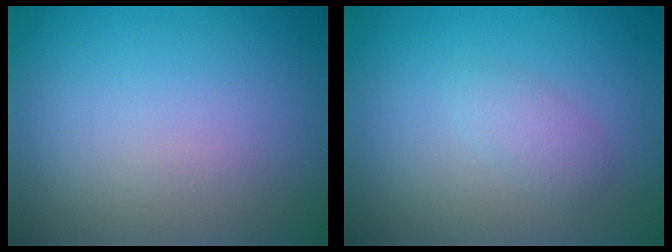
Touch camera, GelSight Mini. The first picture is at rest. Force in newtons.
{"total": 1.5, "press": 1.5, "slide": 0.0}